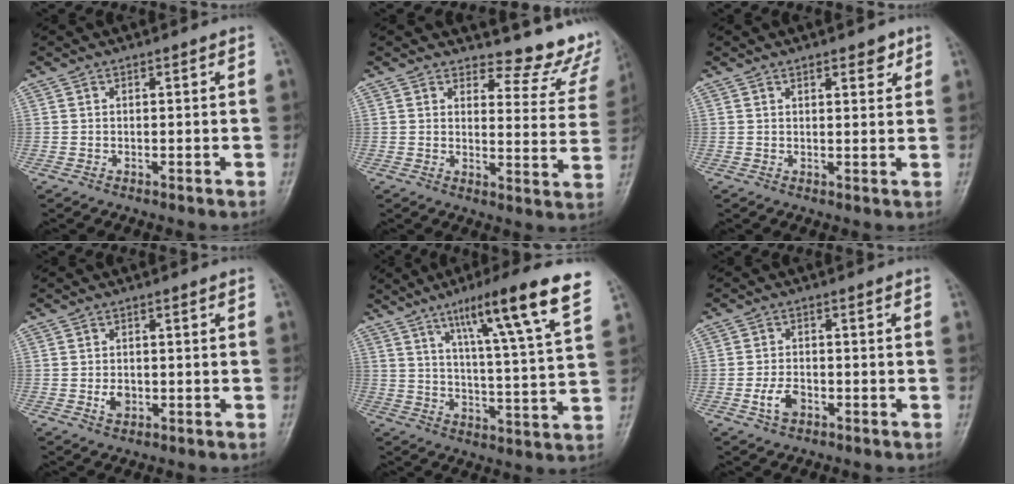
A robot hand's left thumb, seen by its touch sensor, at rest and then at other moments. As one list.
[{"total": 11.7, "force": [10.7, 3.7, 2.7], "torque": [0.004, -0.110, 0.109]}, {"total": 3.3, "force": [2.1, 1.4, 2.2], "torque": [-0.014, -0.009, 0.026]}, {"total": 2.5, "force": [-0.5, 1.8, 1.6], "torque": [-0.023, 0.000, -0.006]}, {"total": 17.3, "force": [10.0, 1.2, 14.0], "torque": [-0.204, -0.039, 0.151]}, {"total": 4.0, "force": [-1.6, 2.4, 2.7], "torque": [-0.049, 0.011, -0.030]}]